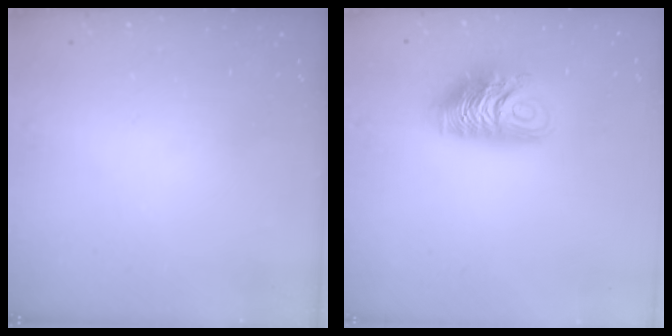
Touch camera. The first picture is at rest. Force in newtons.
{"total": 10.6, "press": 10.5, "slide": 1.0}